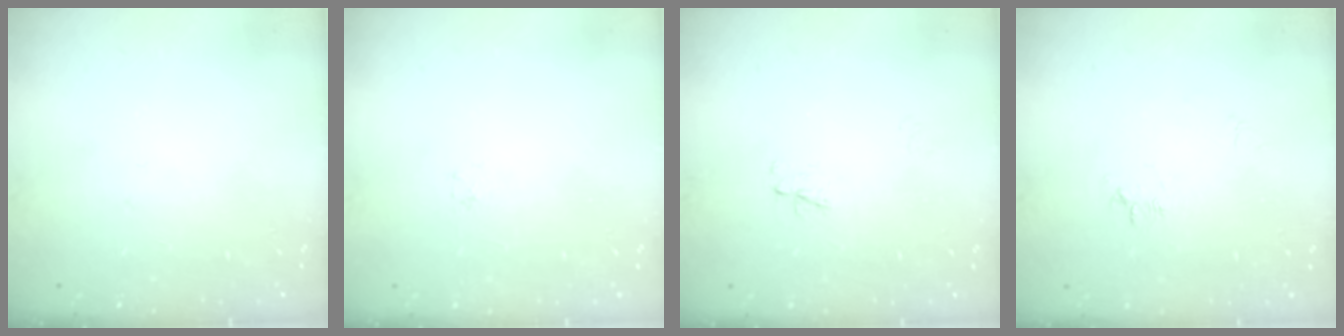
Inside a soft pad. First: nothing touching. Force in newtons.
{"total": 0.8, "press": 0.8, "slide": 0.2}
{"total": 3.0, "press": 3.0, "slide": 0.4}
{"total": 6.0, "press": 5.9, "slide": 0.6}